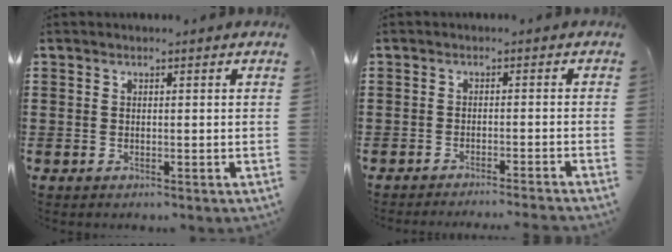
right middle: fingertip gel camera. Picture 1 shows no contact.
{"total": 1.8, "force": [-1.7, -0.5, 0.5], "torque": [-0.009, 0.001, -0.033]}